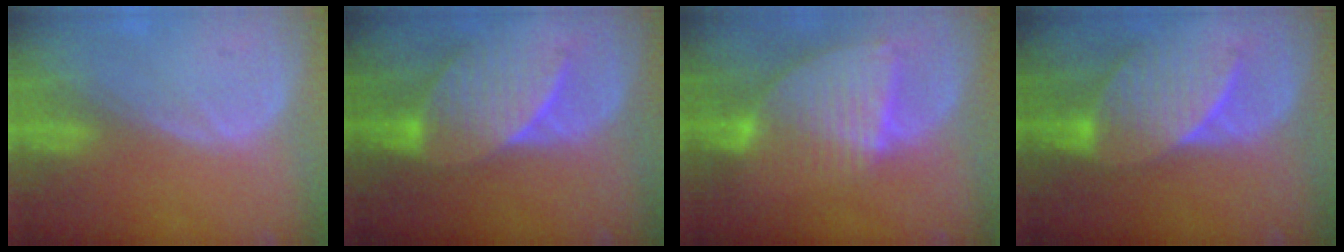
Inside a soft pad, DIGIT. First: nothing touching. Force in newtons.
{"total": 7.6, "press": 7.6, "slide": 0.1}
{"total": 8.5, "press": 7.5, "slide": 4.0}
{"total": 7.6, "press": 7.6, "slide": 0.1}